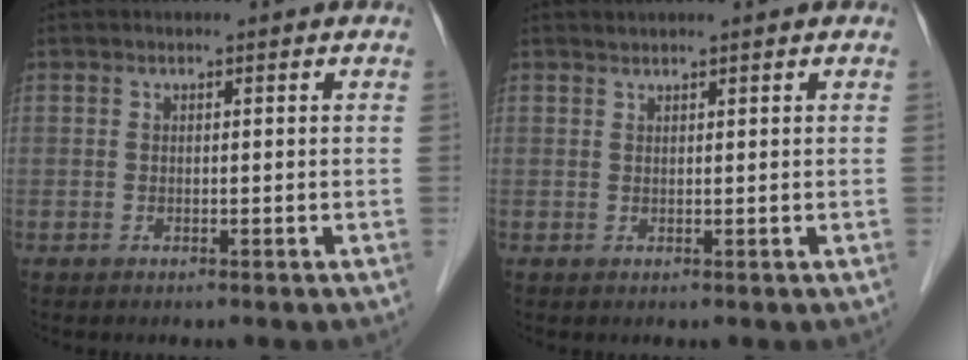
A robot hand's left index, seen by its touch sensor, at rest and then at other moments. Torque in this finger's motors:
{"motor_torque": [0.14, -0.14, -0.06, -0.01]}